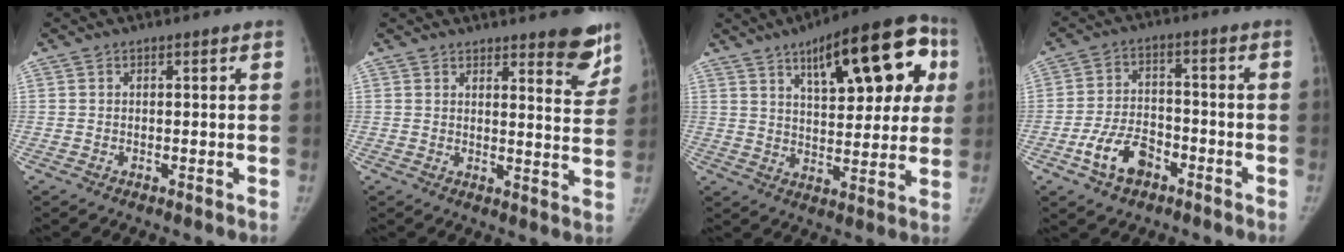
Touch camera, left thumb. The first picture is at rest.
{"total": 8.6, "force": [6.3, 2.3, 5.4], "torque": [-0.034, -0.043, 0.074]}
{"total": 21.4, "force": [8.6, 8.5, 17.6], "torque": [-0.202, 0.002, 0.119]}
{"total": 8.7, "force": [-4.8, 5.4, 4.9], "torque": [-0.084, 0.030, -0.085]}